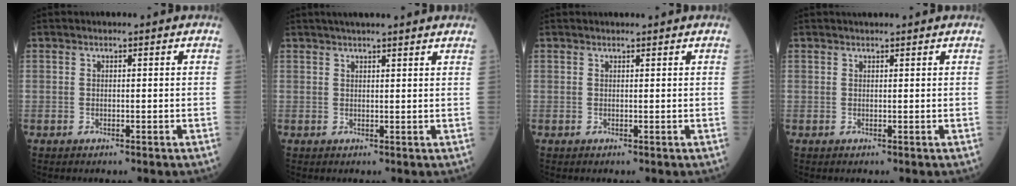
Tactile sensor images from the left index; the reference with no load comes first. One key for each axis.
{"total": 8.7, "fx": 7.6, "fy": 0.3, "fz": 4.2, "tx": -0.058, "ty": 0.030, "tz": 0.089}
{"total": 1.5, "fx": 1.5, "fy": -0.1, "fz": 0.3, "tx": -0.001, "ty": 0.013, "tz": 0.023}
{"total": 1.7, "fx": 1.6, "fy": 0.1, "fz": 0.6, "tx": -0.003, "ty": 0.019, "tz": 0.026}